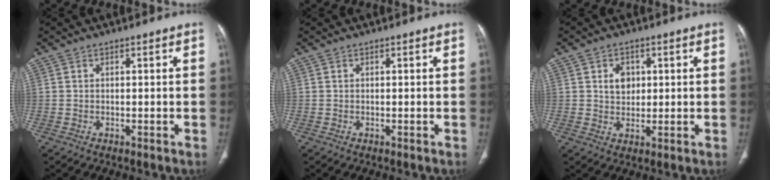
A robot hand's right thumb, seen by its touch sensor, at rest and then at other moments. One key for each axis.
{"total": 0.0}
{"total": 4.5, "fx": 1.0, "fy": 3.7, "fz": 2.3, "tx": -0.011, "ty": -0.001, "tz": 0.016}